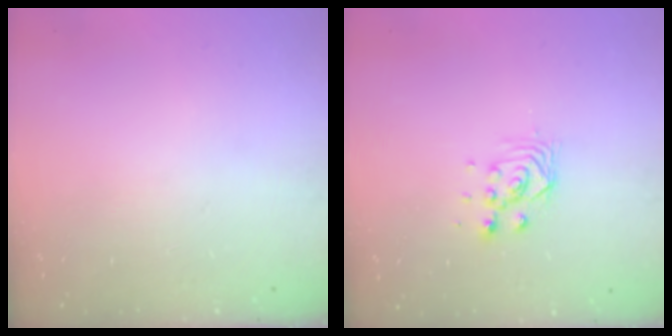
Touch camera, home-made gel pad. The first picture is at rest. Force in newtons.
{"total": 2.9, "press": 2.8, "slide": 0.8}